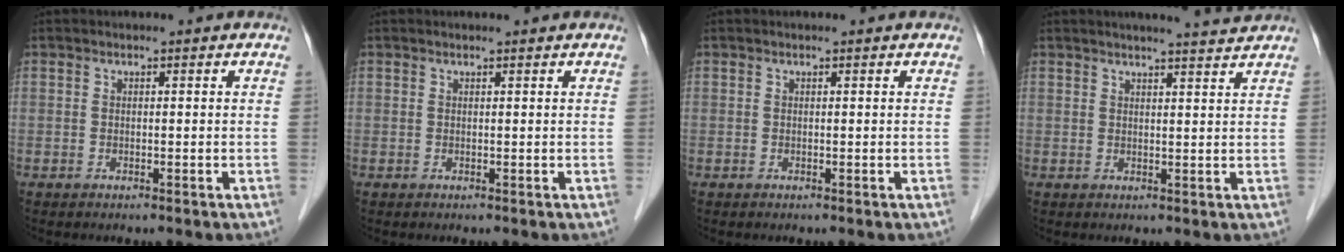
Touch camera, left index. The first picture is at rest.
{"total": 1.0, "force": [0.9, -0.1, 0.3], "torque": [-0.008, 0.005, 0.015]}
{"total": 0.5, "force": [0.5, 0.0, 0.2], "torque": [-0.004, 0.002, 0.007]}
{"total": 5.5, "force": [5.0, -0.6, 2.0], "torque": [-0.035, 0.003, 0.060]}